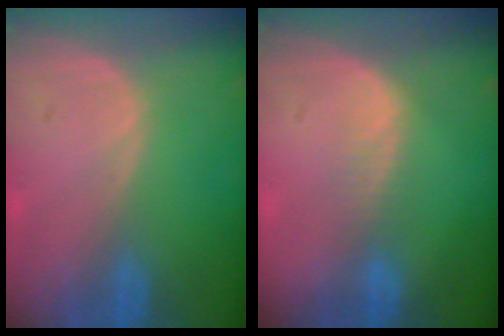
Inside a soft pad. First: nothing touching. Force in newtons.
{"total": 2.0, "press": 2.0, "slide": 0.1}